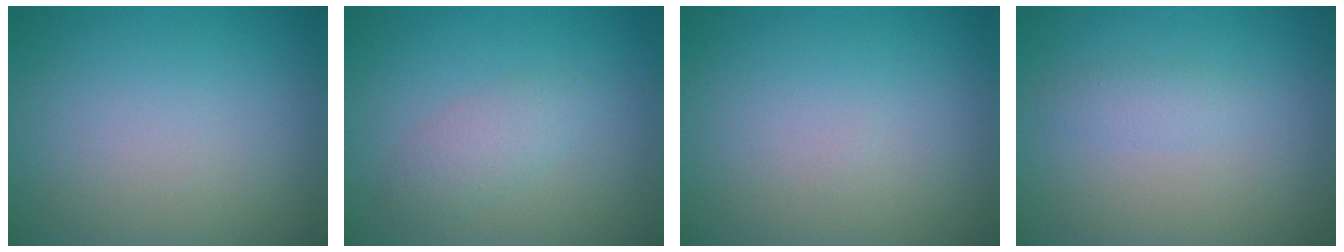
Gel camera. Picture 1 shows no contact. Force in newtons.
{"total": 2.0, "press": 1.9, "slide": 0.1}
{"total": 0.0}
{"total": 1.1, "press": 1.1, "slide": 0.0}